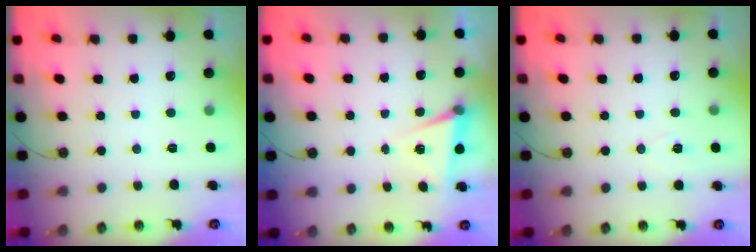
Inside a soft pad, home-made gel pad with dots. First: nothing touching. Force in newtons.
{"total": 5.0, "press": 2.3, "slide": 4.4}
{"total": 5.9, "press": 4.0, "slide": 4.4}